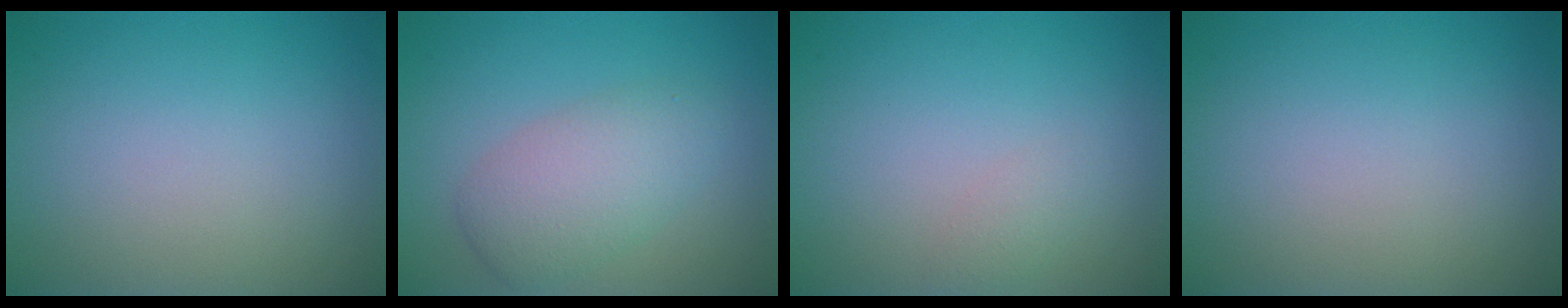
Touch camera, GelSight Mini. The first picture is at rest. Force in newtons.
{"total": 4.2, "press": 4.2, "slide": 0.1}
{"total": 1.0, "press": 1.0, "slide": 0.1}
{"total": 0.0}